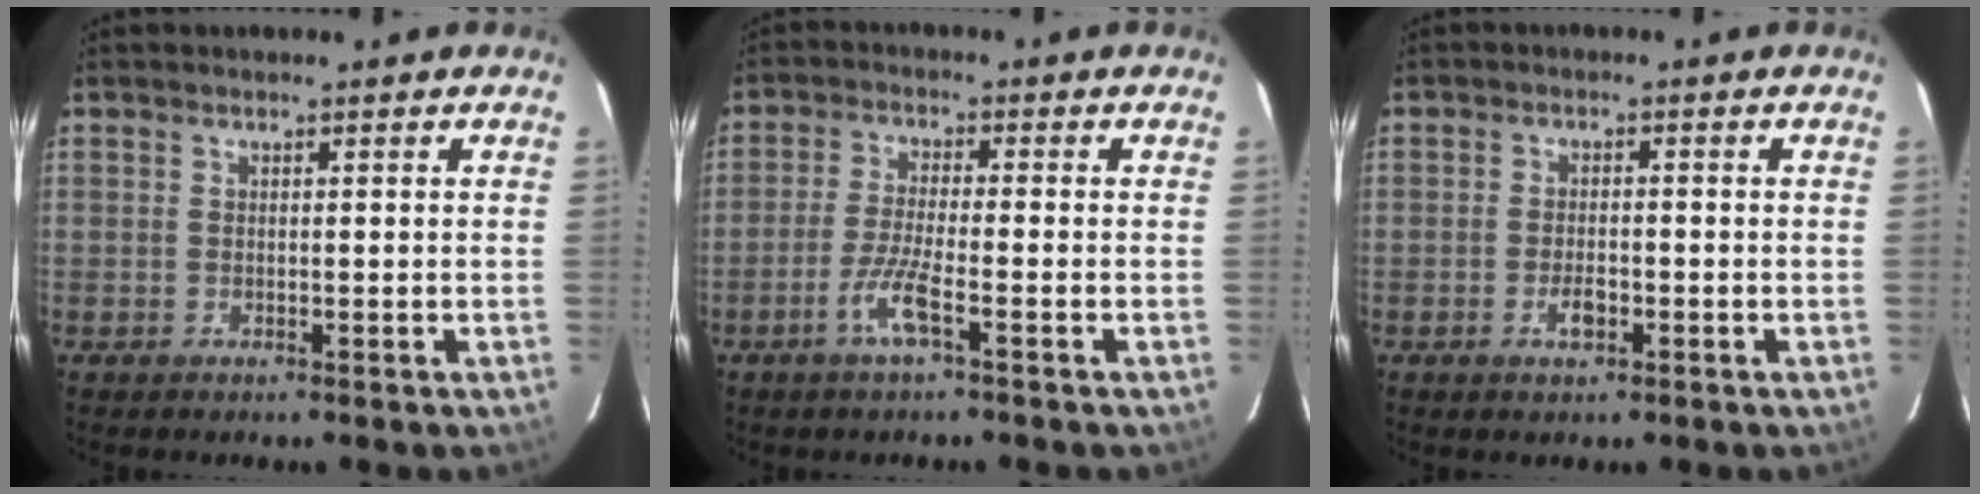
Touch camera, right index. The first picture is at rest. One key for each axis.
{"total": 5.5, "fx": -2.9, "fy": -0.1, "fz": 4.6, "tx": -0.101, "ty": -0.004, "tz": -0.059}
{"total": 2.9, "fx": -1.3, "fy": 1.4, "fz": 2.2, "tx": -0.044, "ty": 0.000, "tz": -0.022}